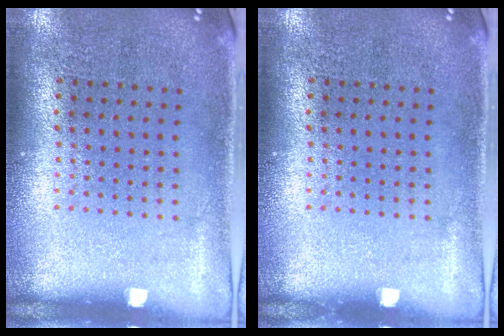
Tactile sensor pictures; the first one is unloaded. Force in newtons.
{"total": 0.0}